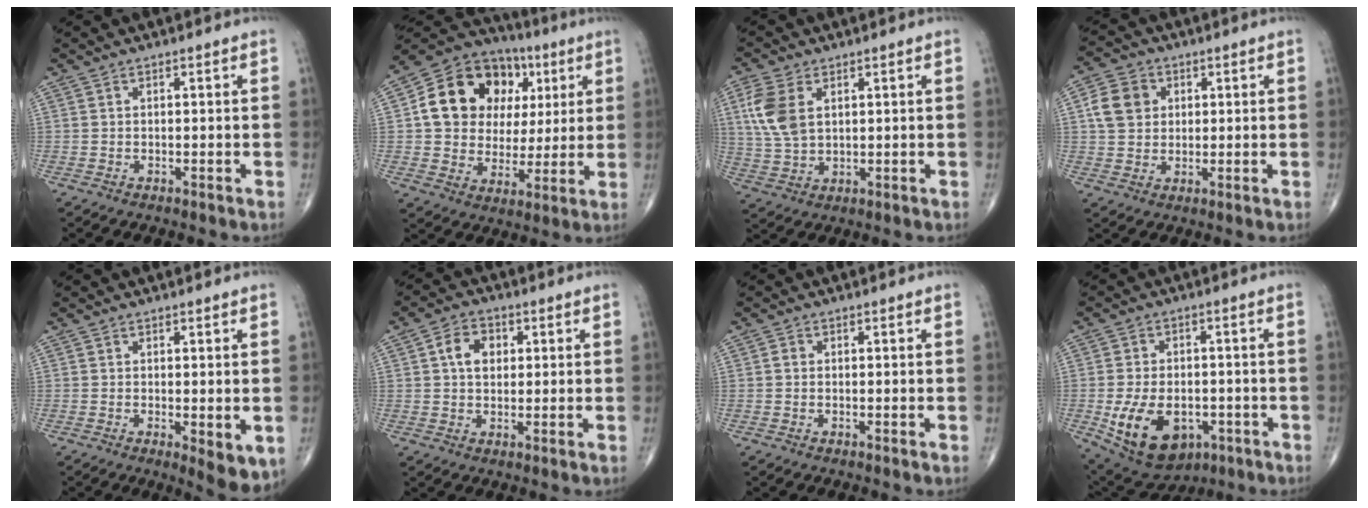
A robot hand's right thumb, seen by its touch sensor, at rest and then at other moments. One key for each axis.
{"total": 20.4, "fx": 5.0, "fy": 16.2, "fz": 11.3, "tx": -0.151, "ty": 0.025, "tz": 0.089}
{"total": 8.9, "fx": 2.7, "fy": 5.4, "fz": 6.5, "tx": -0.141, "ty": -0.002, "tz": 0.058}
{"total": 7.5, "fx": 1.7, "fy": 6.4, "fz": 3.6, "tx": -0.048, "ty": 0.002, "tz": 0.027}
{"total": 5.5, "fx": -1.1, "fy": 1.9, "fz": 5.1, "tx": -0.065, "ty": -0.017, "tz": -0.011}
{"total": 6.0, "fx": 1.4, "fy": 4.4, "fz": 3.8, "tx": -0.048, "ty": 0.006, "tz": 0.017}
{"total": 0.9, "fx": 0.0, "fy": 0.7, "fz": 0.4, "tx": -0.004, "ty": 0.002, "tz": -0.002}
{"total": 15.3, "fx": -4.8, "fy": 10.0, "fz": 10.5, "tx": -0.172, "ty": 0.009, "tz": -0.058}